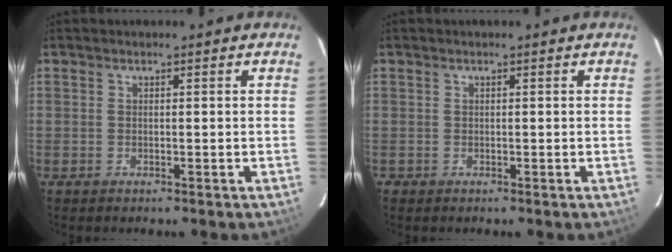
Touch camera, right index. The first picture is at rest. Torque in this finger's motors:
{"motor_torque": [-0.24, 0.28, -0.35, -0.14]}